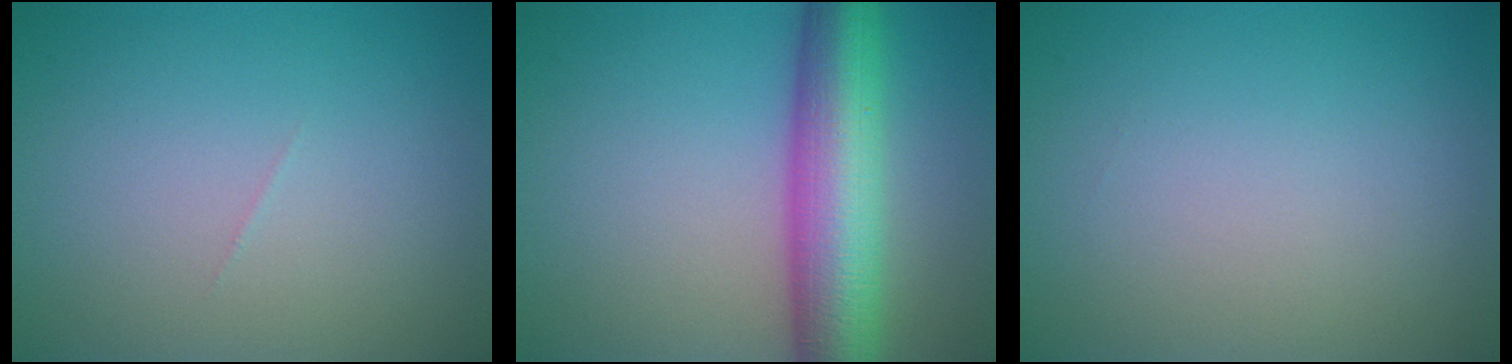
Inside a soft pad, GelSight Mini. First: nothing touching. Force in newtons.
{"total": 9.5, "press": 9.5, "slide": 0.3}
{"total": 0.0}